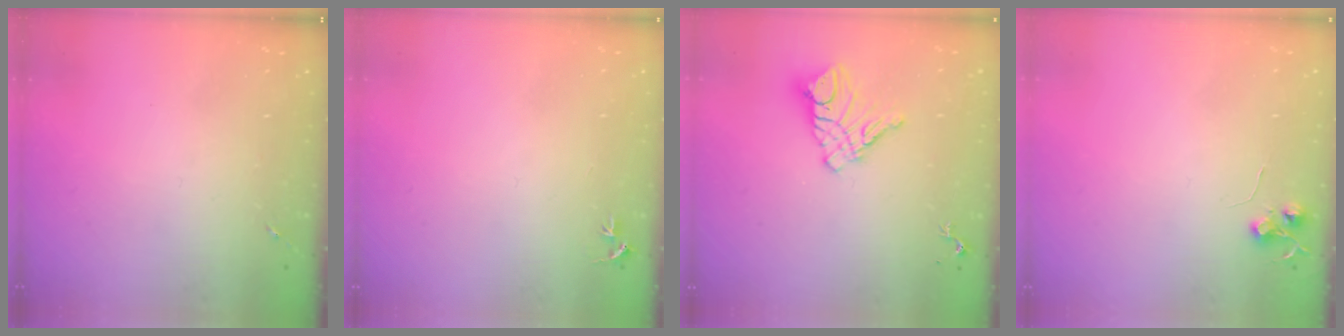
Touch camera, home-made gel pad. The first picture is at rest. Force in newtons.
{"total": 3.1, "press": 3.1, "slide": 0.3}
{"total": 11.5, "press": 11.4, "slide": 0.8}
{"total": 6.0, "press": 6.0, "slide": 0.5}